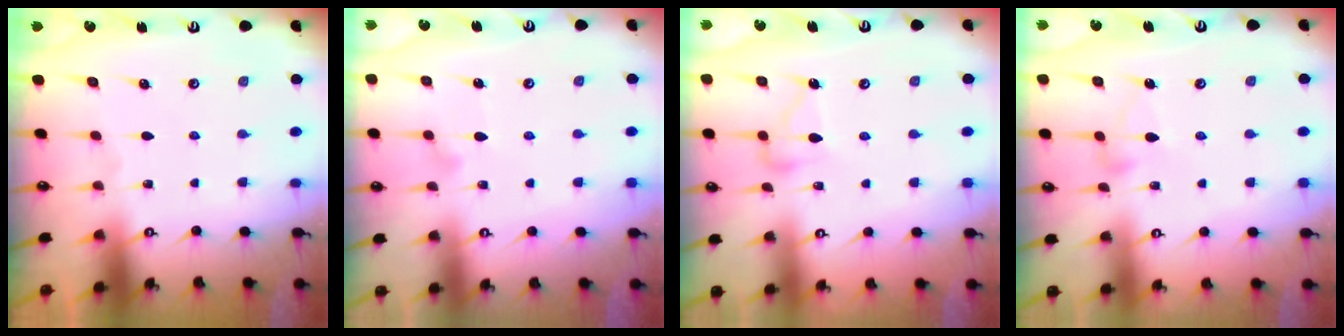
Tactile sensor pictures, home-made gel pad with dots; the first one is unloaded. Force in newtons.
{"total": 8.3, "press": 8.3, "slide": 0.3}
{"total": 7.0, "press": 7.0, "slide": 0.5}
{"total": 3.9, "press": 3.9, "slide": 0.3}